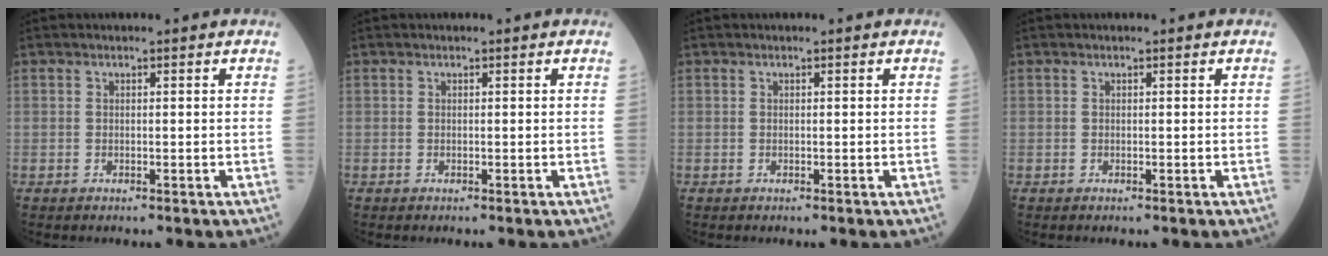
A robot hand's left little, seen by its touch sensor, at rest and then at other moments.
{"total": 0.0}
{"total": 0.0}
{"total": 0.0}